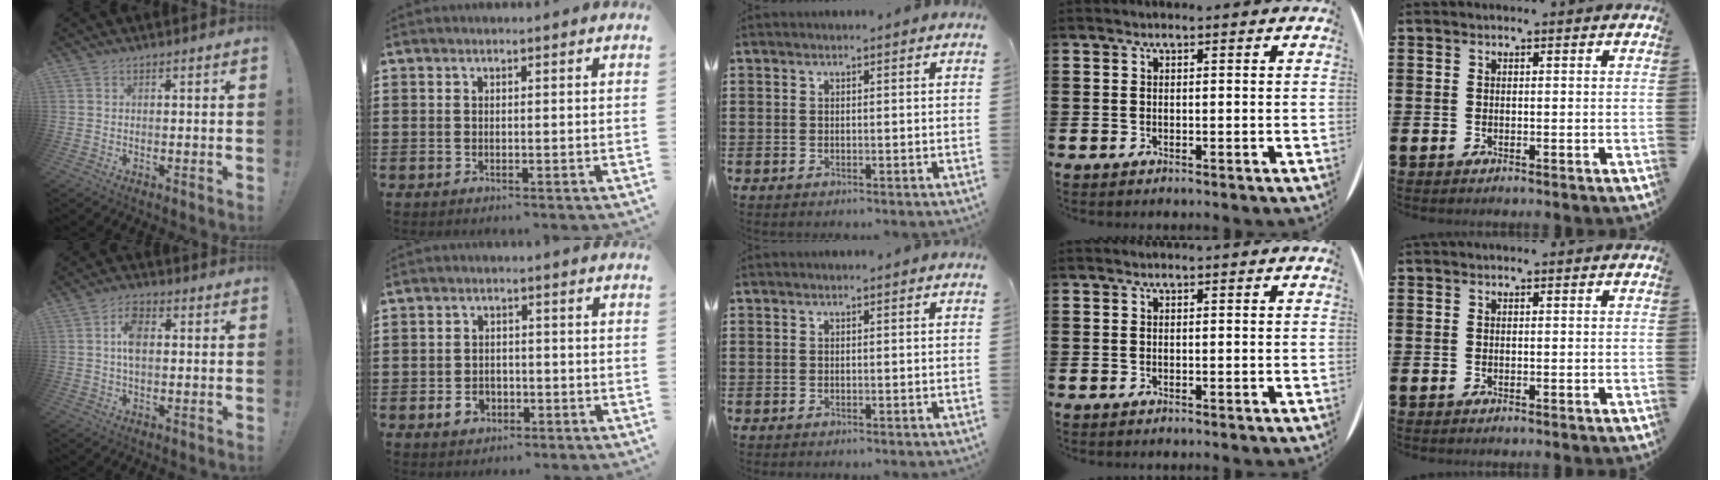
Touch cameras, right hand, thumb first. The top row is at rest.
{"thumb": {"total": 7.0, "force": [0.7, 4.1, 5.6], "torque": [-0.098, 0.007, 0.012]}, "index": {"total": 3.1, "force": [-1.3, 2.3, 1.5], "torque": [-0.033, 0.003, -0.026]}}